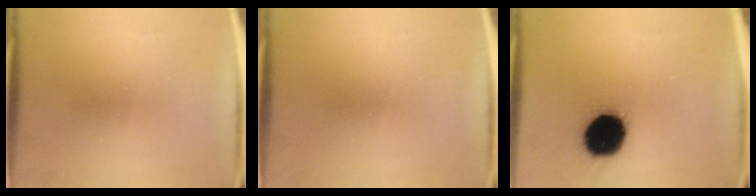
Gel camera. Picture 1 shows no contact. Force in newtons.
{"total": 0.0}
{"total": 18.1}